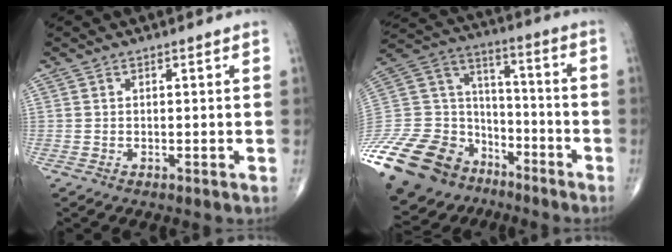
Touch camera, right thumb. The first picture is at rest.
{"total": 29.8, "force": [-17.7, 19.6, 13.7], "torque": [-0.345, 0.062, -0.306]}